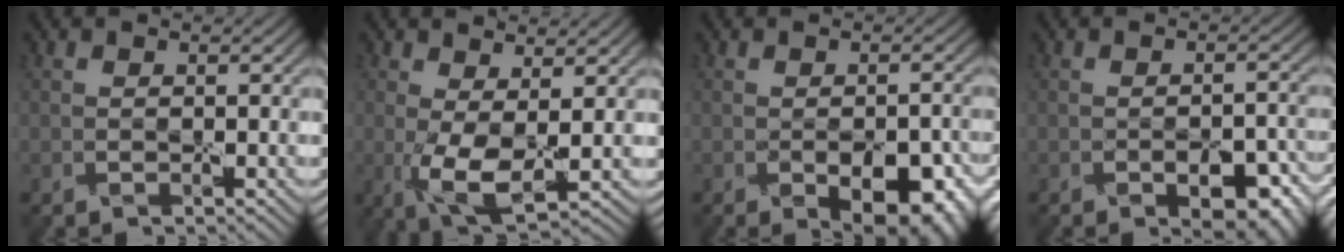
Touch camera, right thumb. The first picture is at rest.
{"total": 6.0, "force": [0.1, 2.3, 5.5], "torque": [-0.123, -0.006, 0.006]}
{"total": 8.9, "force": [-3.6, 4.4, 6.8], "torque": [-0.106, -0.031, -0.030]}
{"total": 6.0, "force": [-2.8, 2.7, 4.6], "torque": [-0.065, -0.007, -0.029]}